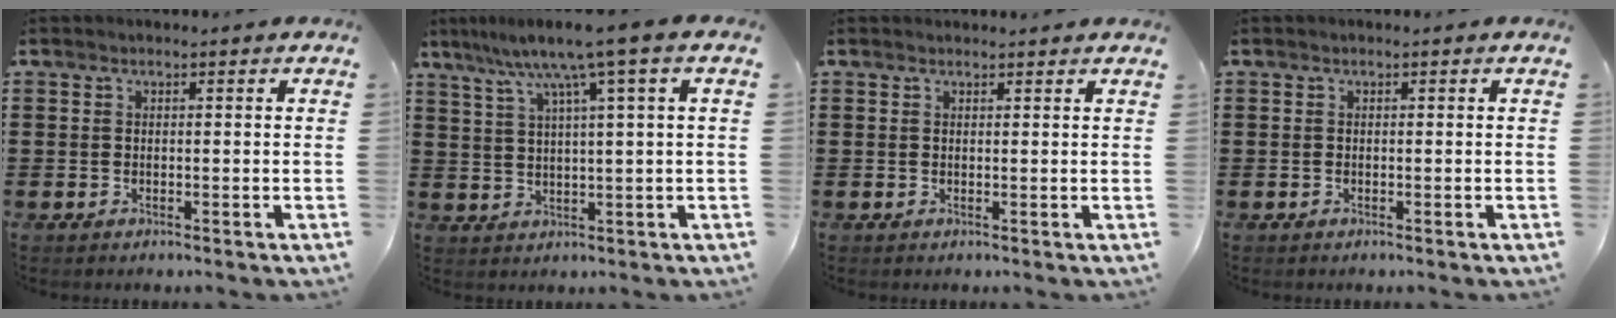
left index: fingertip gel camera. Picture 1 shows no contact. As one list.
[{"total": 7.3, "force": [3.9, -0.6, 6.1], "torque": [-0.133, -0.011, 0.059]}, {"total": 0.6, "force": [0.6, 0.0, 0.0], "torque": [-0.003, 0.000, 0.013]}, {"total": 0.0}]